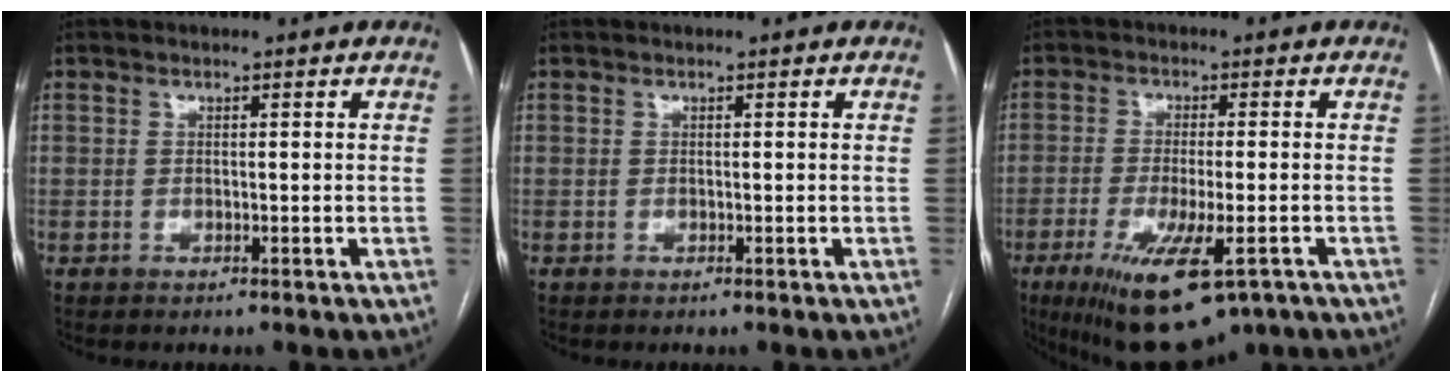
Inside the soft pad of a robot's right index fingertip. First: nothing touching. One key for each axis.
{"total": 0.0}
{"total": 13.8, "fx": -7.8, "fy": 3.7, "fz": 10.8, "tx": -0.178, "ty": -0.032, "tz": -0.116}